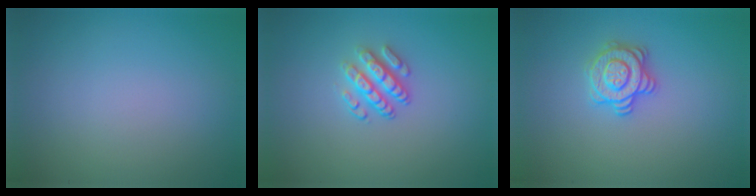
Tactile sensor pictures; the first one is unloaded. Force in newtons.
{"total": 2.9, "press": 2.5, "slide": 1.5}
{"total": 2.8, "press": 2.7, "slide": 0.7}